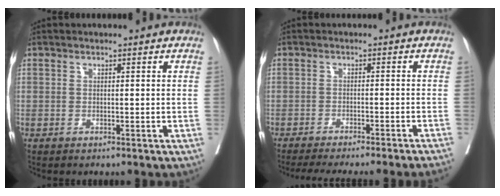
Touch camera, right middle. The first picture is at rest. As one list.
[{"total": 13.0, "force": [-11.5, -1.2, 5.9], "torque": [-0.063, -0.032, -0.155]}]